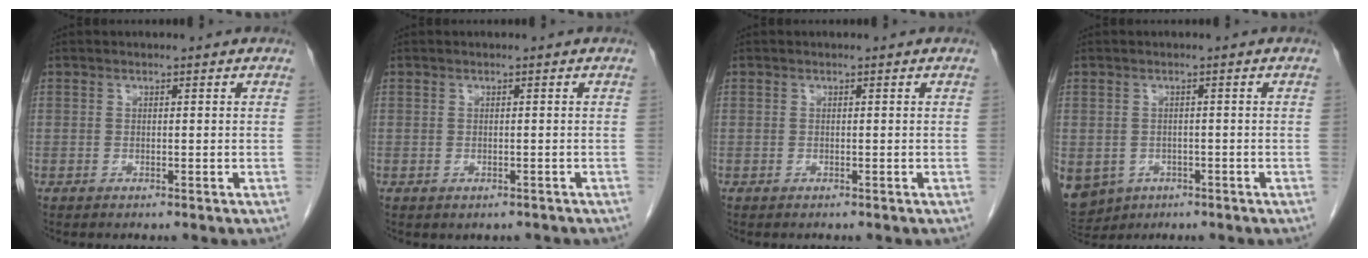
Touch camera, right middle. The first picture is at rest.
{"total": 0.9, "force": [-0.6, 0.7, 0.2], "torque": [-0.004, 0.000, -0.004]}
{"total": 0.0}
{"total": 13.4, "force": [-6.0, 10.8, 5.0], "torque": [-0.158, -0.013, -0.075]}